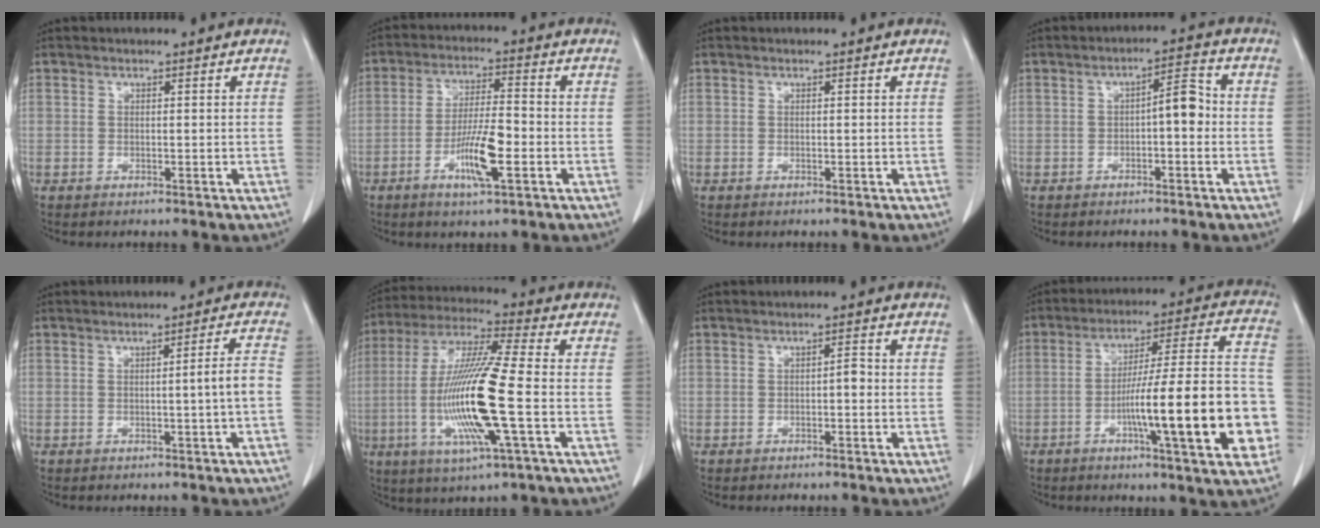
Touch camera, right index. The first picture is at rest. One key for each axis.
{"total": 8.5, "fx": -3.1, "fy": 1.1, "fz": 7.8, "tx": -0.147, "ty": -0.004, "tz": -0.056}
{"total": 0.0}
{"total": 4.6, "fx": -0.5, "fy": 1.4, "fz": 4.3, "tx": -0.061, "ty": 0.022, "tz": -0.008}
{"total": 3.2, "fx": -0.8, "fy": -0.7, "fz": 3.0, "tx": -0.042, "ty": 0.002, "tz": -0.012}
{"total": 16.9, "fx": -3.3, "fy": 0.6, "fz": 16.6, "tx": -0.340, "ty": -0.012, "tz": -0.069}
{"total": 1.5, "fx": -0.3, "fy": 0.5, "fz": 1.3, "tx": -0.016, "ty": 0.004, "tz": -0.007}
{"total": 20.2, "fx": -5.7, "fy": 1.7, "fz": 19.3, "tx": -0.237, "ty": 0.021, "tz": -0.080}